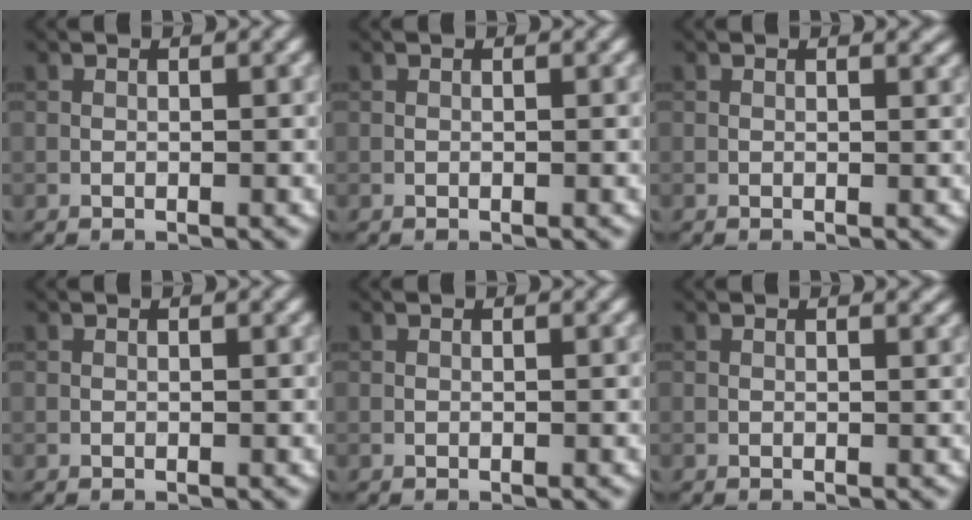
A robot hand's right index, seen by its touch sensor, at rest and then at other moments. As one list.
[{"total": 0.0}, {"total": 0.6, "force": [0.5, 0.1, 0.3], "torque": [-0.002, 0.000, 0.009]}, {"total": 0.0}, {"total": 0.0}, {"total": 0.6, "force": [0.6, 0.1, 0.3], "torque": [-0.002, 0.000, 0.009]}]